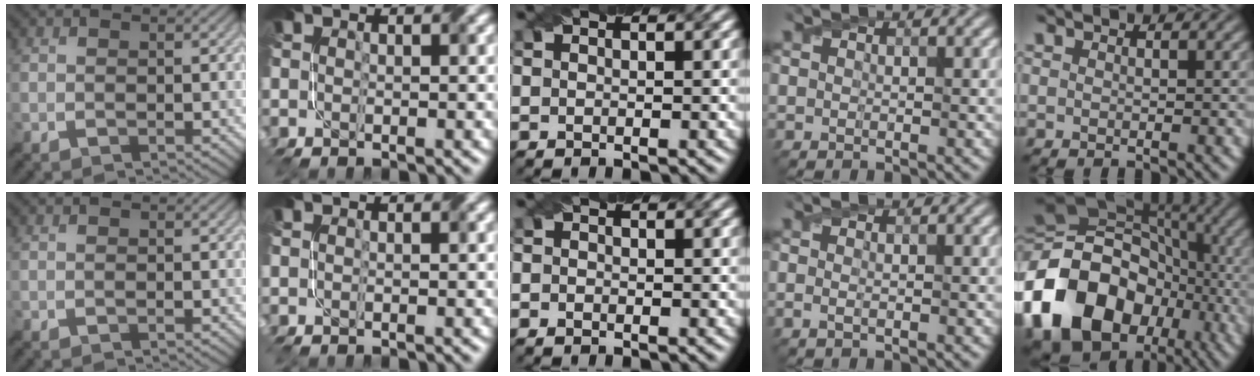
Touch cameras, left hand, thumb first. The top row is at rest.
{"middle": {"total": 0.7, "force": [-0.4, 0.5, 0.3], "torque": [-0.006, -0.003, -0.006]}, "ring": {"total": 1.0, "force": [-0.1, 0.3, 0.9], "torque": [-0.016, -0.003, 0.001]}, "little": {"total": 19.8, "force": [-6.7, 15.7, 10.1], "torque": [-0.223, 0.003, -0.130]}}